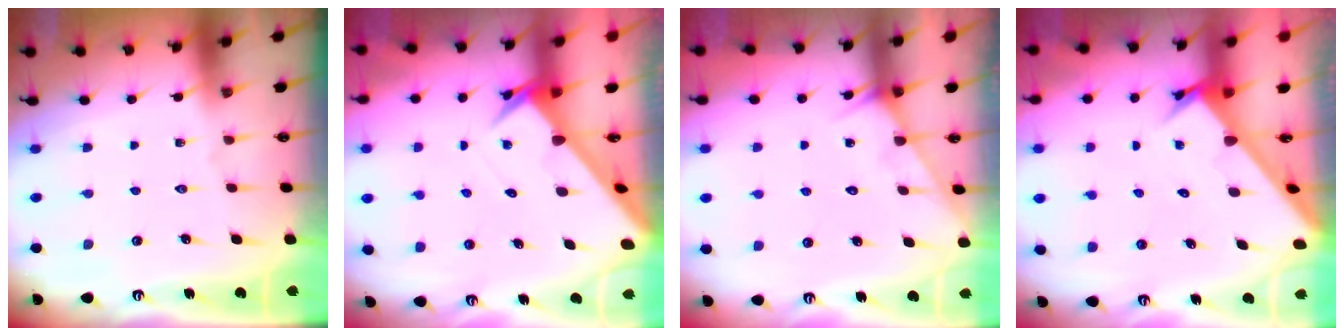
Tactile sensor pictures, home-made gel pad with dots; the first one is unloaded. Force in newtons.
{"total": 2.7, "press": 2.7, "slide": 0.1}
{"total": 6.4, "press": 6.4, "slide": 0.4}
{"total": 2.7, "press": 2.7, "slide": 0.3}